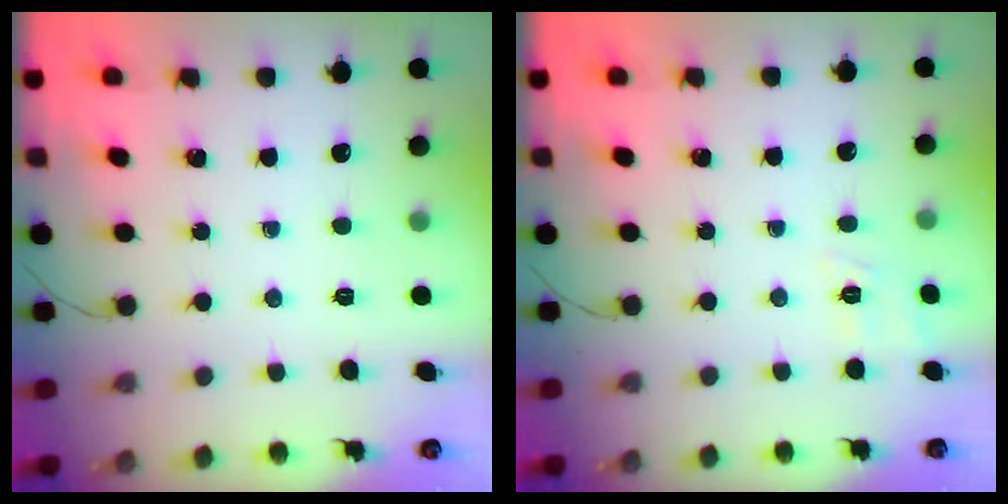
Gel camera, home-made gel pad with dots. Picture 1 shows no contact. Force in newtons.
{"total": 3.0, "press": 2.4, "slide": 1.8}